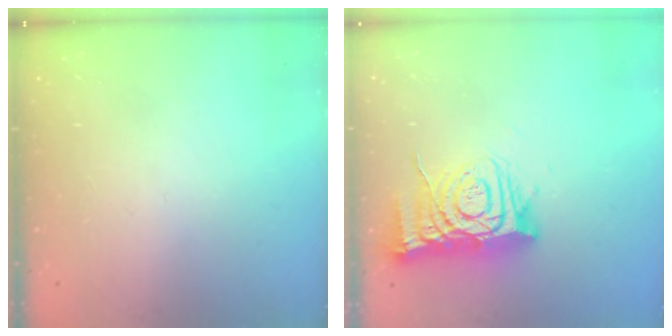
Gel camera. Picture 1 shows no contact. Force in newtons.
{"total": 12.6, "press": 12.6, "slide": 1.1}